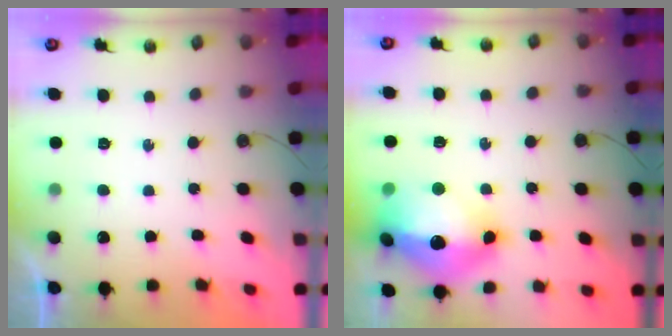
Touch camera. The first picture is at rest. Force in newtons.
{"total": 20.3, "press": 20.2, "slide": 1.9}